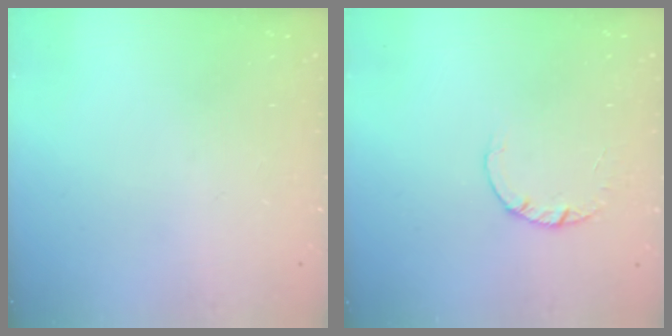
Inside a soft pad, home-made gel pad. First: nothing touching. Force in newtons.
{"total": 1.8, "press": 1.8, "slide": 0.1}